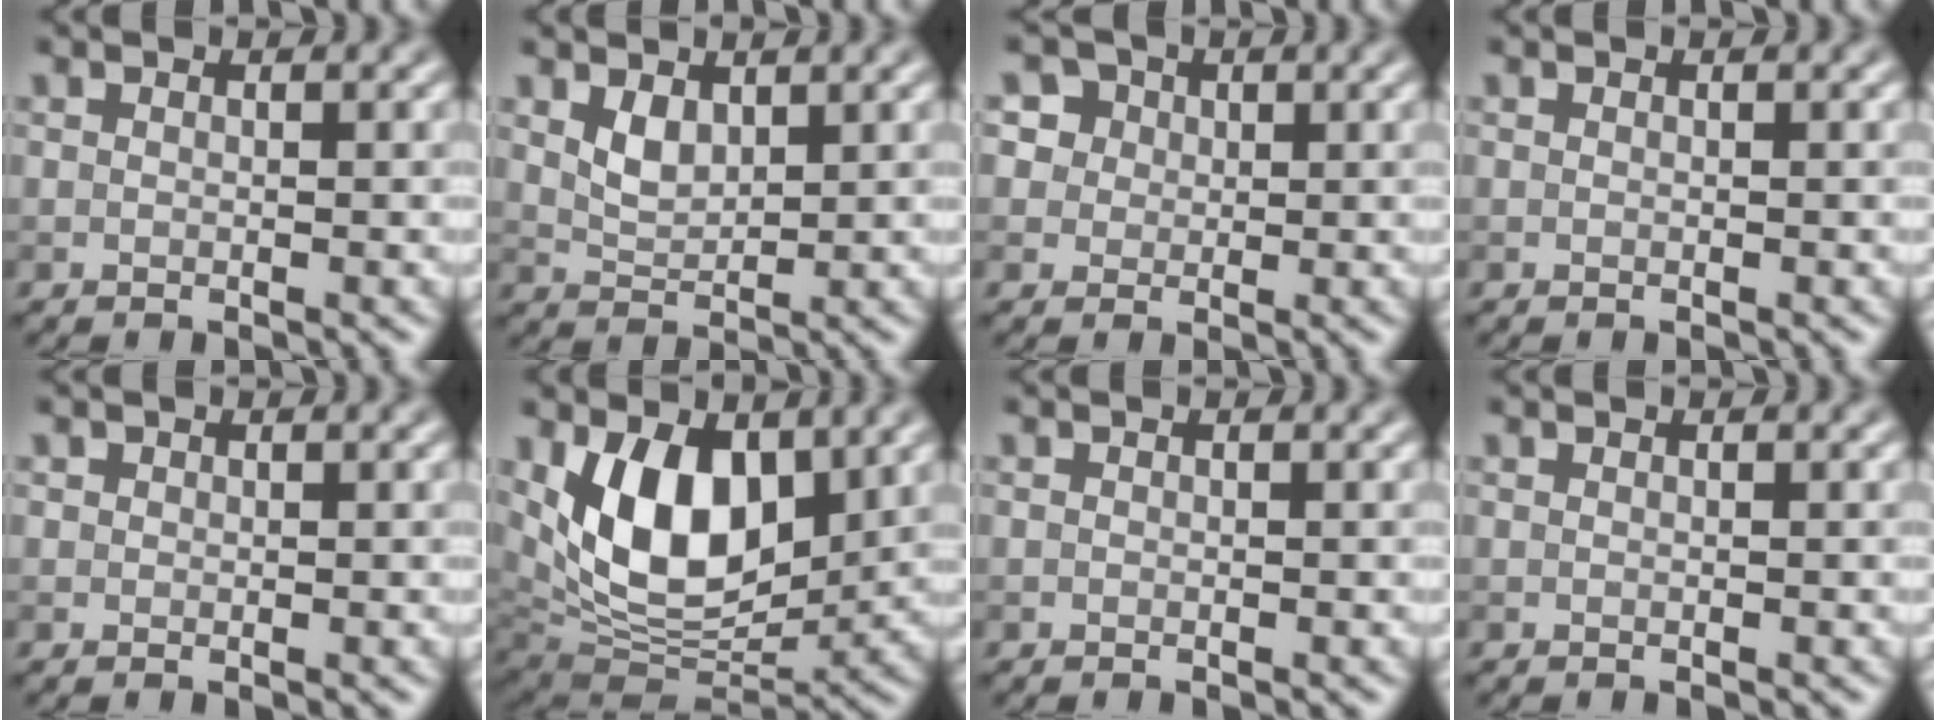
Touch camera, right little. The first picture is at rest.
{"total": 2.1, "force": [1.1, 1.2, 1.3], "torque": [-0.031, -0.005, 0.028]}
{"total": 5.4, "force": [2.7, 4.3, 1.9], "torque": [-0.029, 0.014, 0.032]}
{"total": 0.0}
{"total": 0.5, "force": [0.2, 0.5, 0.0], "torque": [0.004, -0.003, 0.001]}
{"total": 9.6, "force": [2.5, 5.7, 7.3], "torque": [-0.132, -0.022, 0.044]}
{"total": 0.0}
{"total": 0.0}